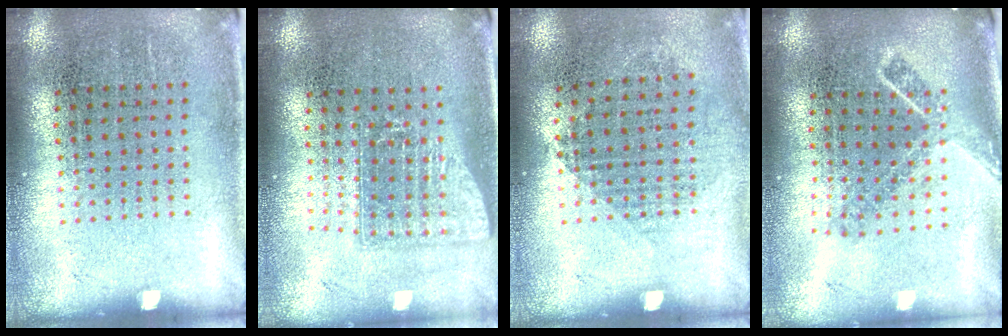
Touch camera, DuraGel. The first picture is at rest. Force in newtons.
{"total": 1.7, "press": 1.3, "slide": 1.0}
{"total": 0.8, "press": 0.7, "slide": 0.4}
{"total": 1.8, "press": 1.4, "slide": 1.2}